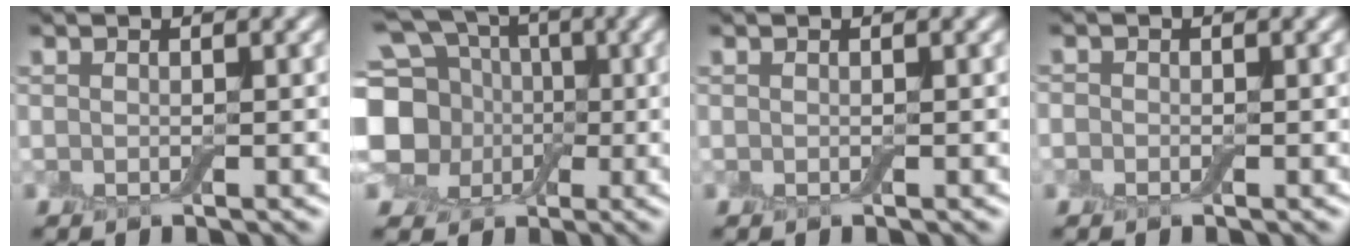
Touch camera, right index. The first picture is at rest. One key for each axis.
{"total": 12.5, "fx": 0.9, "fy": 10.8, "fz": 6.3, "tx": -0.152, "ty": 0.003, "tz": -0.014}
{"total": 0.0}
{"total": 0.8, "fx": -0.3, "fy": 0.7, "fz": 0.1, "tx": 0.003, "ty": -0.004, "tz": -0.006}